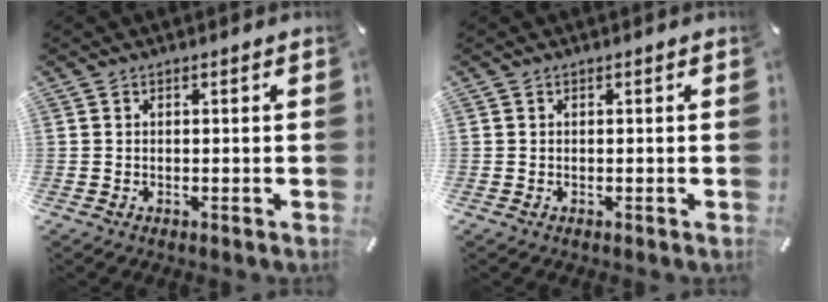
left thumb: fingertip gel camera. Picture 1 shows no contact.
{"total": 0.0}